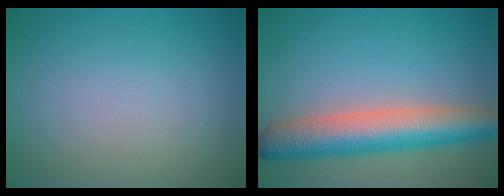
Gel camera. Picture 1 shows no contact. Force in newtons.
{"total": 7.6, "press": 7.6, "slide": 0.4}